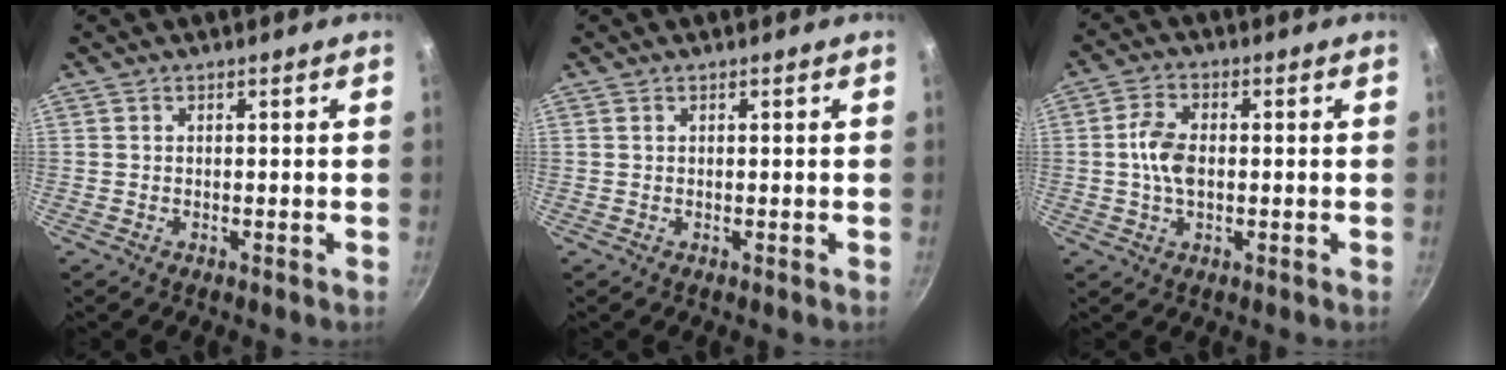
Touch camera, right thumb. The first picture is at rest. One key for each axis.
{"total": 0.0}
{"total": 6.4, "fx": -0.1, "fy": 3.8, "fz": 5.1, "tx": -0.096, "ty": 0.013, "tz": -0.007}